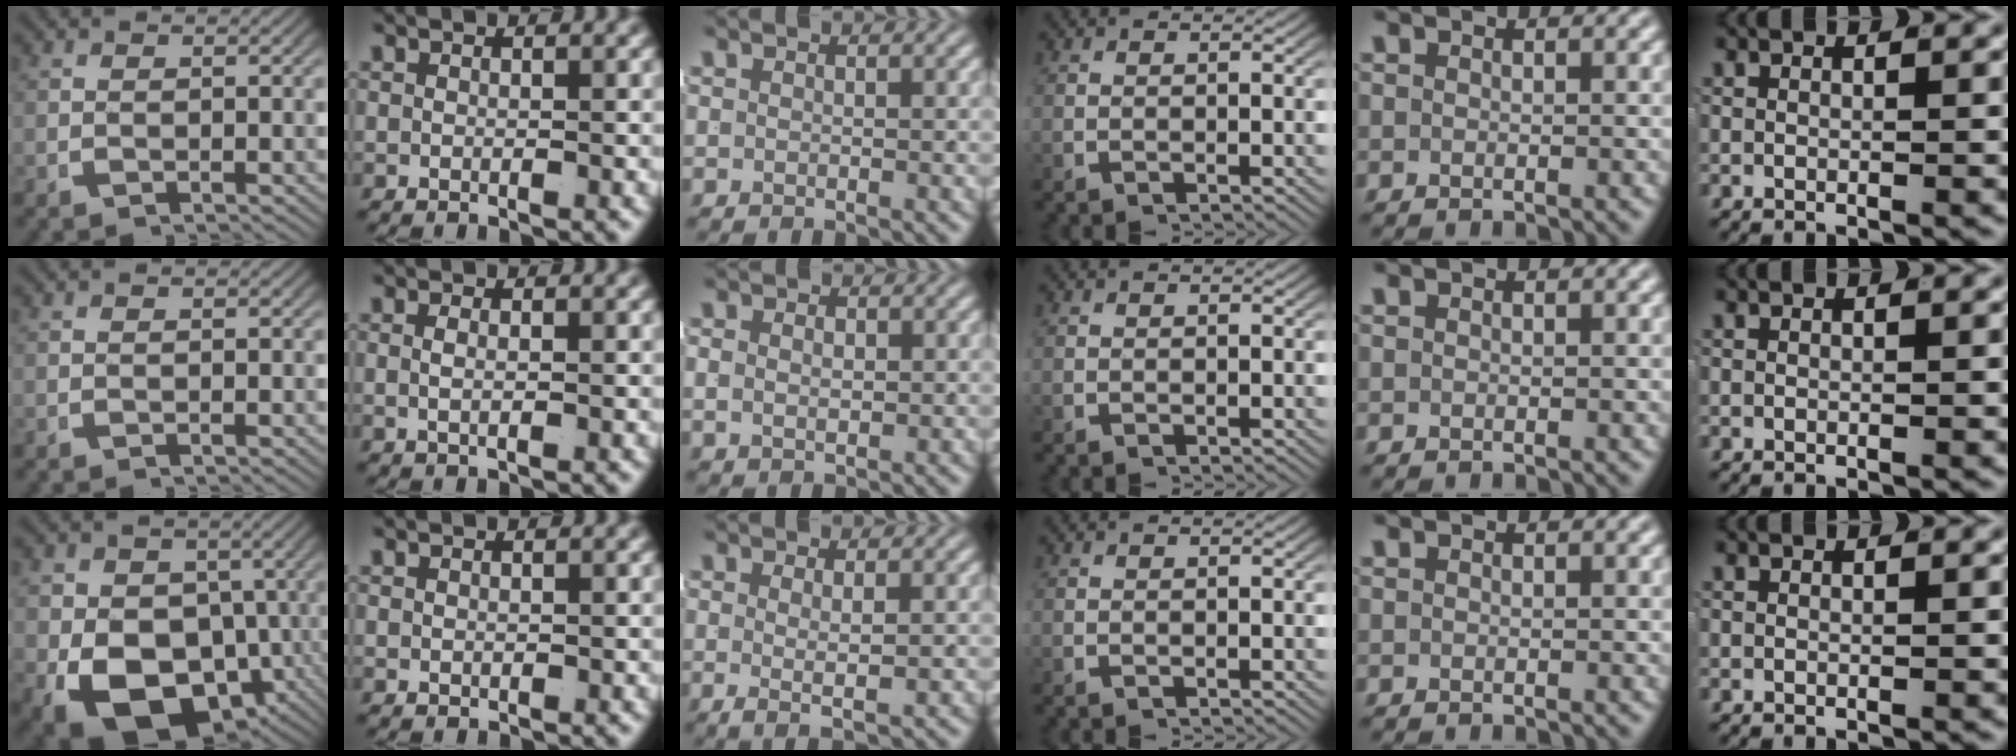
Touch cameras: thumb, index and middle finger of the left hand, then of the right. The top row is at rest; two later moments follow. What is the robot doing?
{"motion": "lift_and_place", "object": "shorts"}